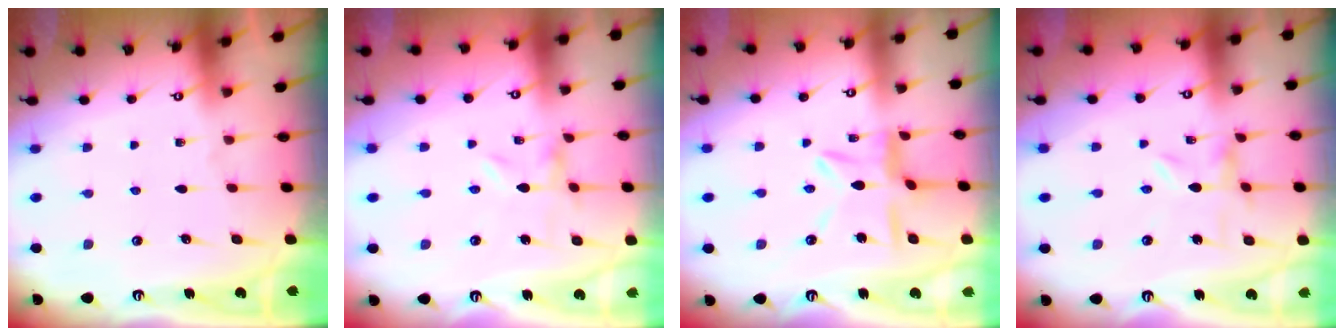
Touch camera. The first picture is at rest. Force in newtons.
{"total": 0.0}
{"total": 9.0, "press": 8.9, "slide": 0.7}
{"total": 0.0}